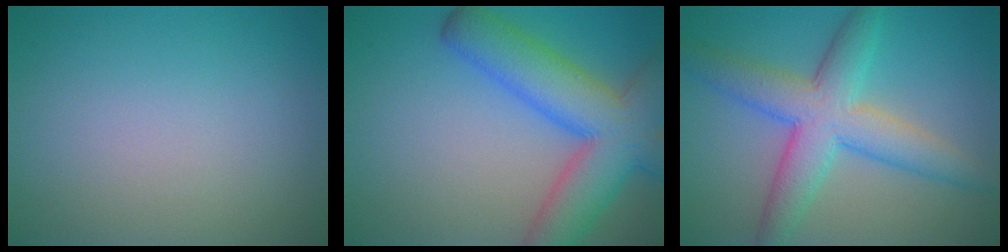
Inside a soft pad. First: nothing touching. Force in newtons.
{"total": 9.6, "press": 9.6, "slide": 0.7}
{"total": 7.0, "press": 7.0, "slide": 0.1}